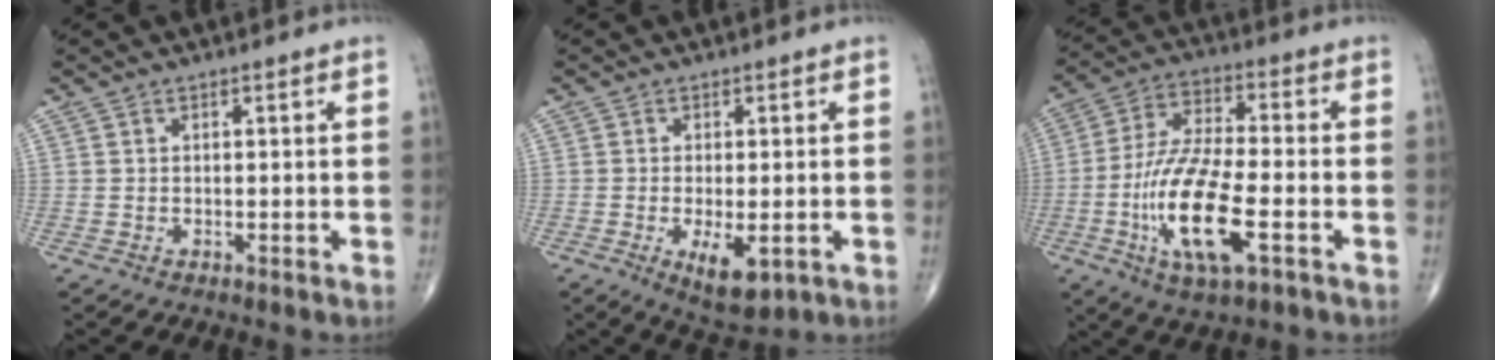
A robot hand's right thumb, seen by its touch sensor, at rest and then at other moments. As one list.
[{"total": 6.8, "force": [-2.1, 2.8, 5.8], "torque": [-0.091, -0.014, -0.025]}, {"total": 16.7, "force": [-5.2, 5.4, 14.9], "torque": [-0.305, 0.015, -0.093]}]